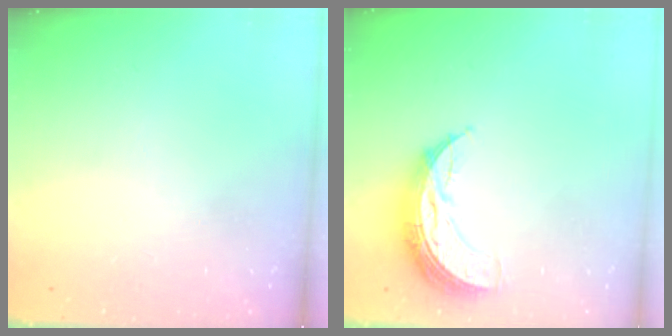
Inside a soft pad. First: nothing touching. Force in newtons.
{"total": 9.9, "press": 9.9, "slide": 0.6}